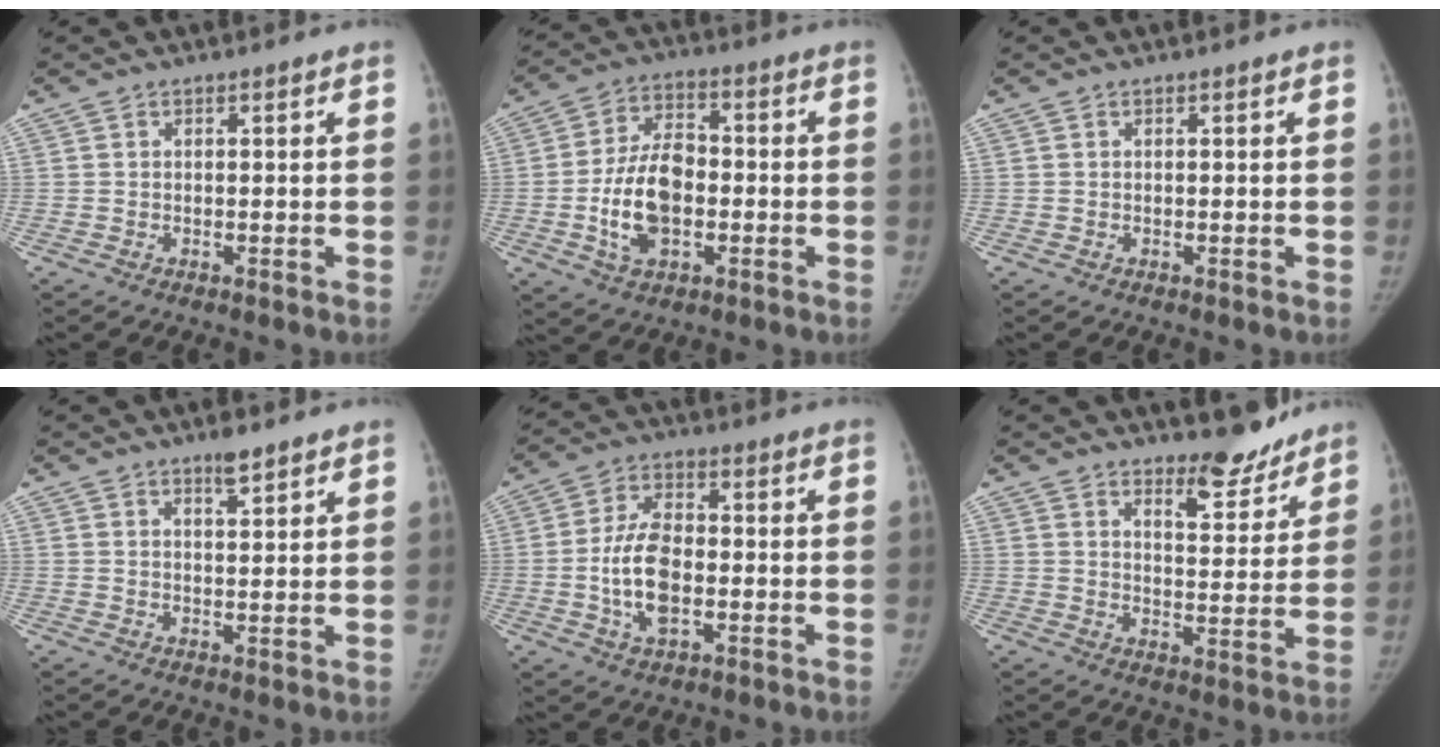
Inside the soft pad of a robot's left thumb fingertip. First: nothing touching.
{"total": 12.6, "force": [-2.5, 7.8, 9.6], "torque": [-0.159, 0.019, -0.046]}
{"total": 0.0}
{"total": 3.5, "force": [2.7, 0.9, 2.1], "torque": [-0.021, -0.018, 0.042]}
{"total": 10.4, "force": [-1.8, 5.7, 8.5], "torque": [-0.151, 0.014, -0.035]}
{"total": 8.4, "force": [7.3, 2.7, 3.3], "torque": [-0.014, -0.062, 0.112]}